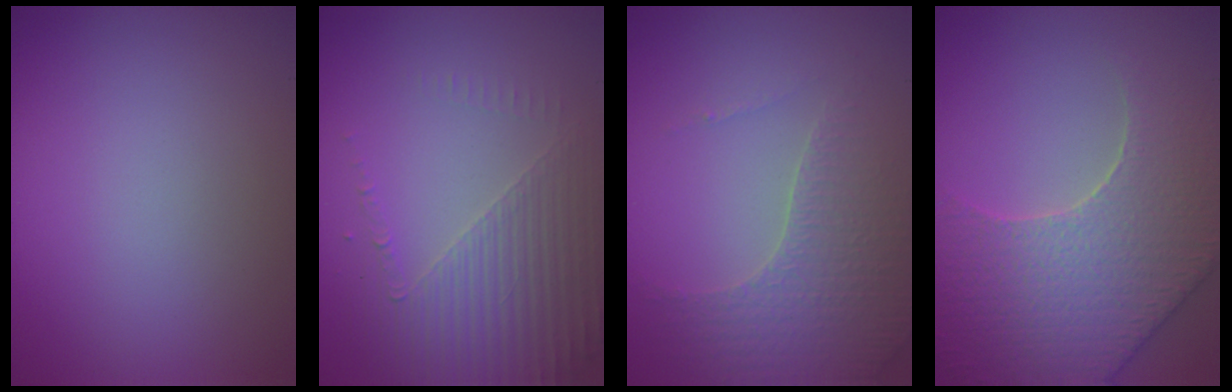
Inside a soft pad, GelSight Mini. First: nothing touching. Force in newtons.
{"total": 4.9, "press": 3.2, "slide": 3.7}
{"total": 4.4, "press": 3.3, "slide": 2.9}
{"total": 7.1, "press": 5.9, "slide": 3.9}